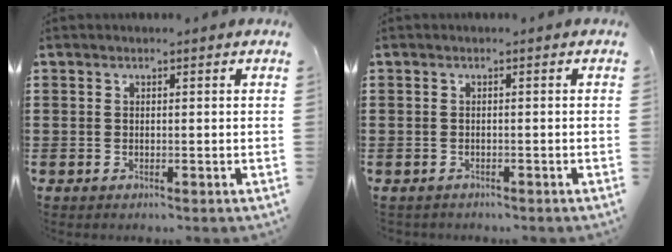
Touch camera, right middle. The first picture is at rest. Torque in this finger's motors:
{"motor_torque": [0.12, 0.09, -0.08, 0.01]}